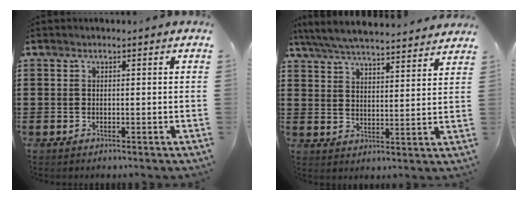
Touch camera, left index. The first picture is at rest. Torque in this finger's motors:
{"motor_torque": [2.14, 0.00, 0.41, 0.09]}